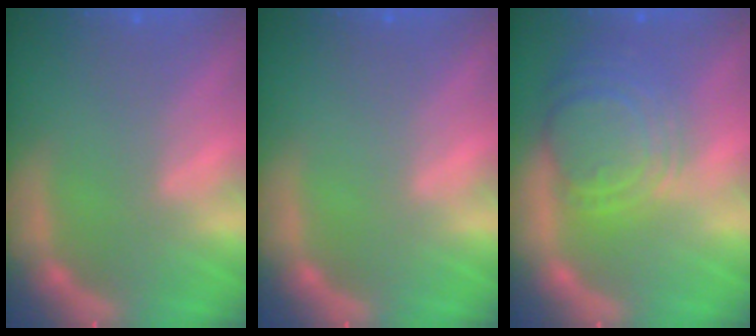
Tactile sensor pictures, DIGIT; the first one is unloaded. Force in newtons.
{"total": 0.0}
{"total": 9.1}